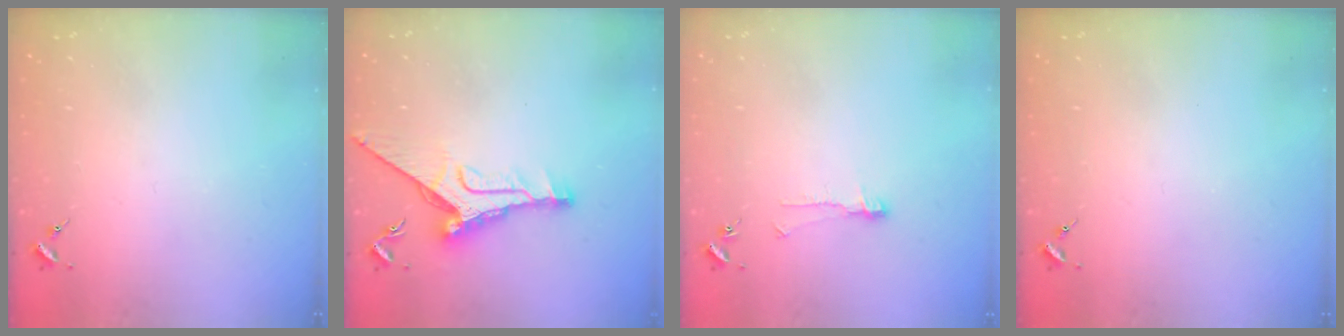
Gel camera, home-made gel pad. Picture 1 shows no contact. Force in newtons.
{"total": 11.5, "press": 11.5, "slide": 0.8}
{"total": 6.8, "press": 6.7, "slide": 0.4}
{"total": 0.0}